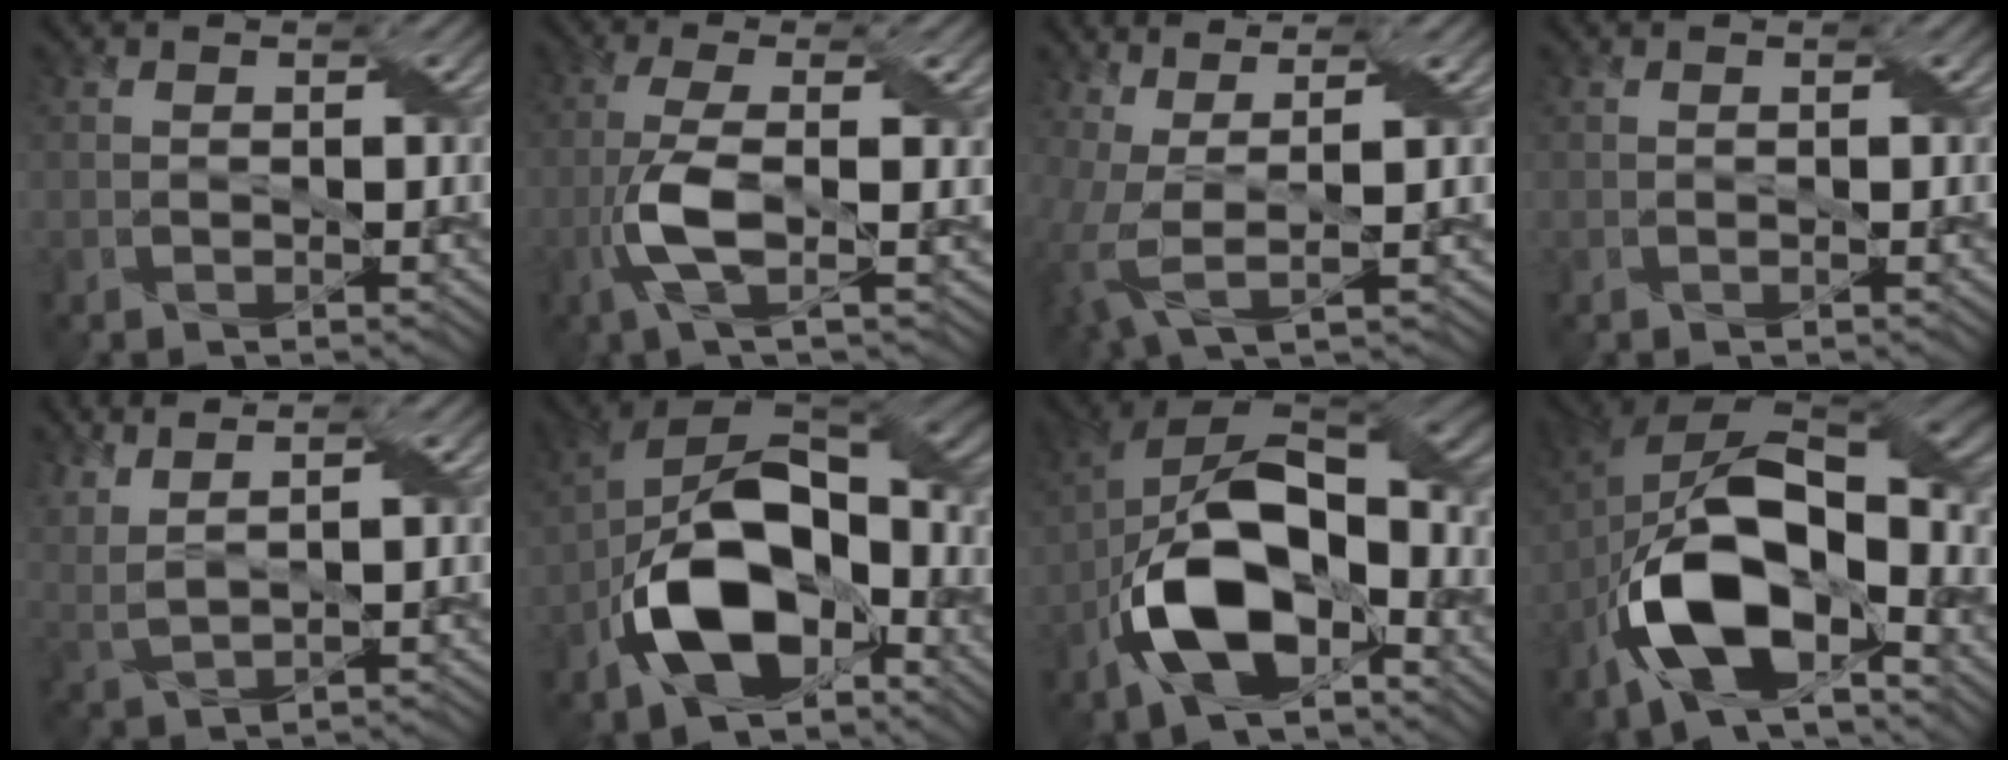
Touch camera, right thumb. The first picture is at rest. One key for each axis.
{"total": 6.8, "fx": -1.5, "fy": 1.8, "fz": 6.4, "tx": -0.147, "ty": 0.009, "tz": -0.035}
{"total": 5.5, "fx": 0.8, "fy": 1.5, "fz": 5.2, "tx": -0.125, "ty": 0.005, "tz": 0.014}
{"total": 0.0}
{"total": 5.8, "fx": 4.4, "fy": 1.5, "fz": 3.5, "tx": -0.087, "ty": 0.010, "tz": 0.073}
{"total": 17.0, "fx": -6.5, "fy": 9.8, "fz": 12.3, "tx": -0.222, "ty": -0.023, "tz": -0.131}
{"total": 15.8, "fx": -6.0, "fy": 8.1, "fz": 12.2, "tx": -0.223, "ty": -0.020, "tz": -0.120}
{"total": 17.2, "fx": -7.1, "fy": 8.3, "fz": 13.4, "tx": -0.240, "ty": -0.021, "tz": -0.129}